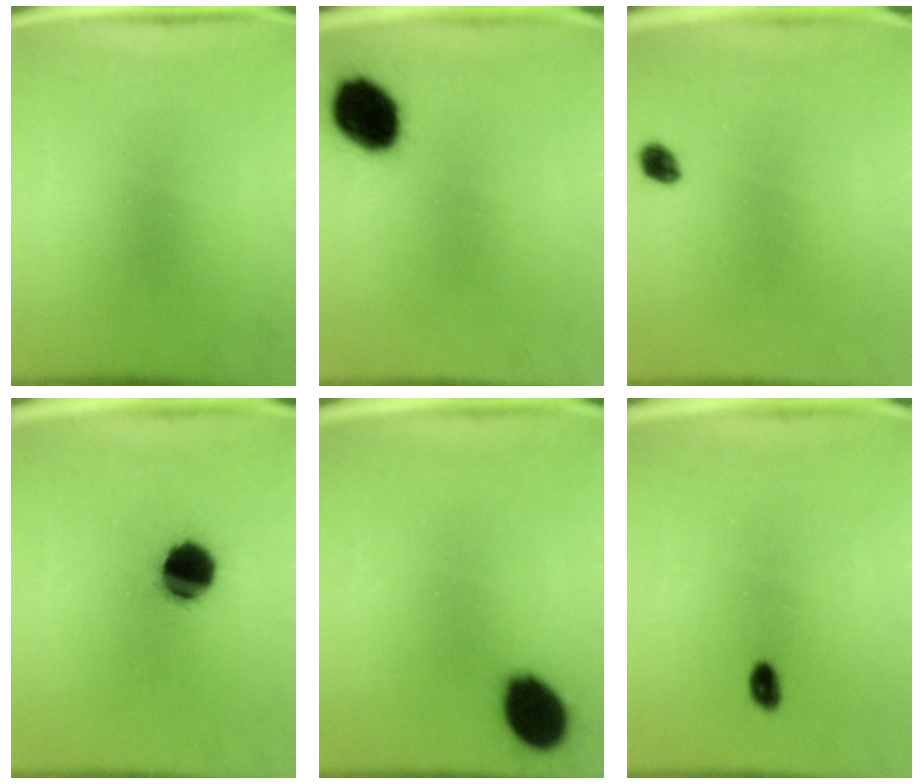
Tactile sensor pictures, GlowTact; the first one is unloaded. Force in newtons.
{"total": 11.9}
{"total": 1.9}
{"total": 10.8}
{"total": 10.3}
{"total": 1.9}